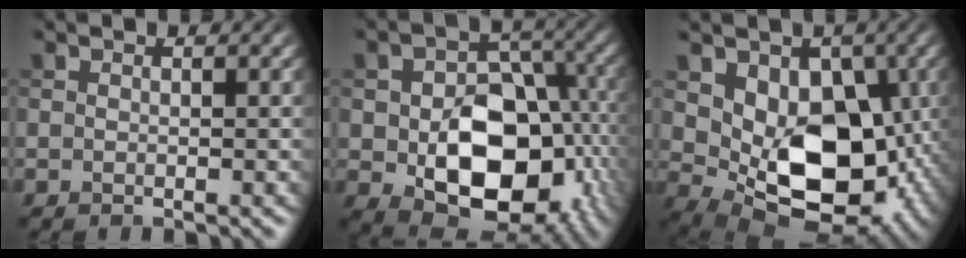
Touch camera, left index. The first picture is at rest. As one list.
[{"total": 11.8, "force": [-2.6, 7.9, 8.4], "torque": [-0.127, -0.018, -0.031]}, {"total": 10.2, "force": [0.4, 7.1, 7.3], "torque": [-0.105, -0.031, 0.016]}]